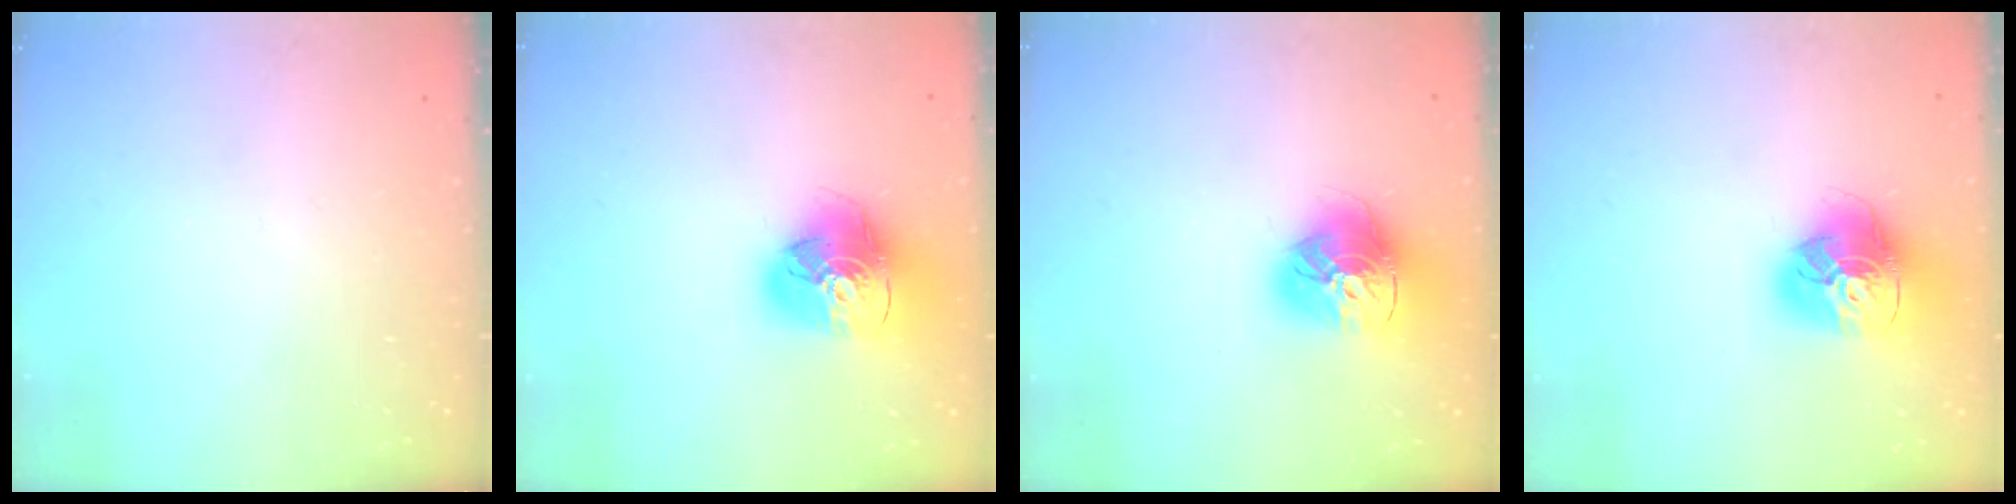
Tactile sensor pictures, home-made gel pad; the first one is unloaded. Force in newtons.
{"total": 18.3, "press": 18.2, "slide": 2.0}
{"total": 17.9, "press": 17.9, "slide": 1.6}
{"total": 18.3, "press": 18.2, "slide": 2.1}